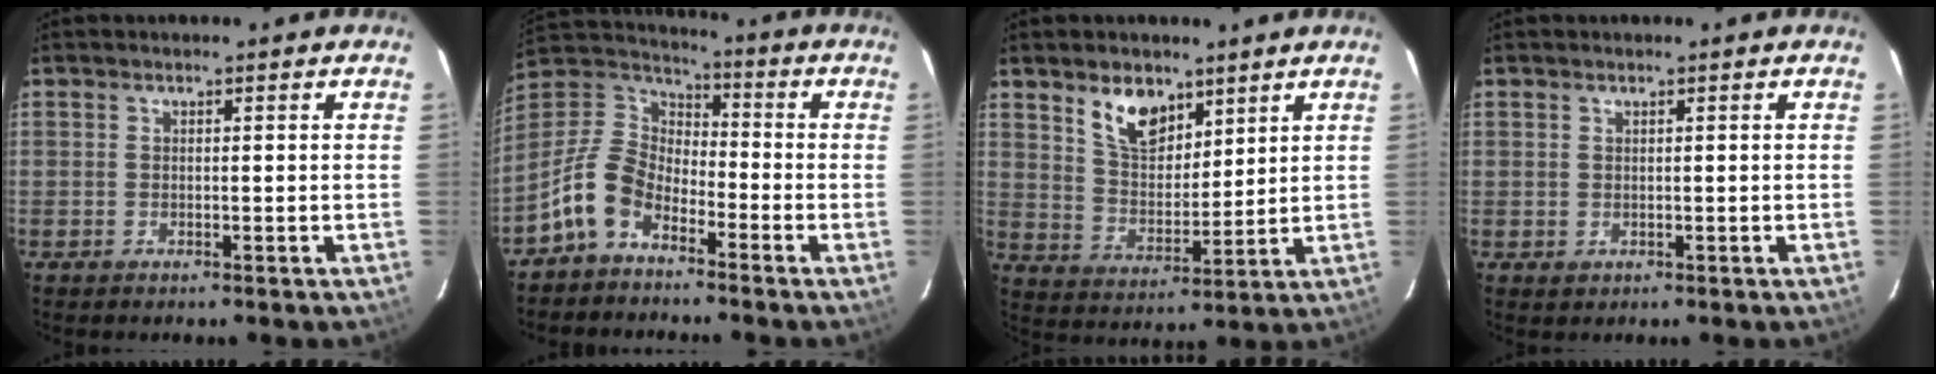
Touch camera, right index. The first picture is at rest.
{"total": 10.9, "force": [-6.6, 6.2, 6.1], "torque": [-0.135, 0.023, -0.140]}
{"total": 9.2, "force": [5.9, 5.0, 5.0], "torque": [-0.084, 0.006, 0.118]}
{"total": 1.1, "force": [0.3, 1.1, 0.0], "torque": [0.007, 0.002, 0.004]}